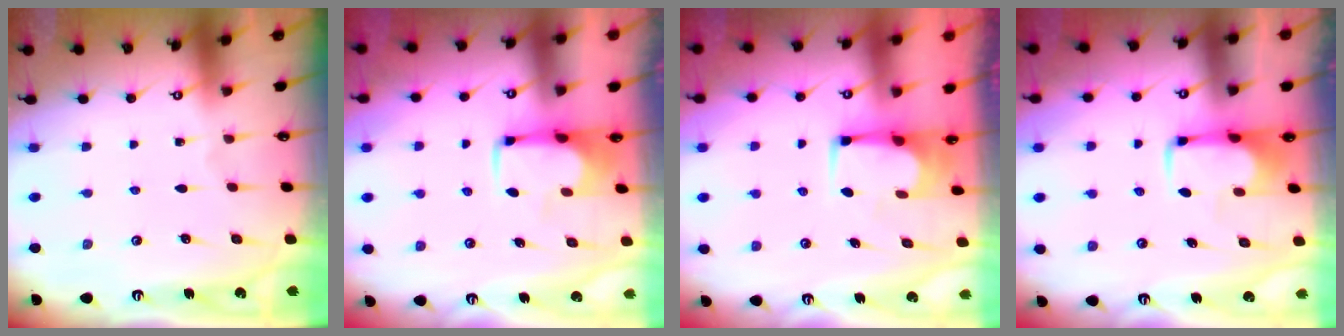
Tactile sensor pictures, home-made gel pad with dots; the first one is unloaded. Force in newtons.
{"total": 1.2, "press": 1.1, "slide": 0.5}
{"total": 2.1, "press": 2.1, "slide": 0.2}
{"total": 1.7, "press": 1.7, "slide": 0.5}